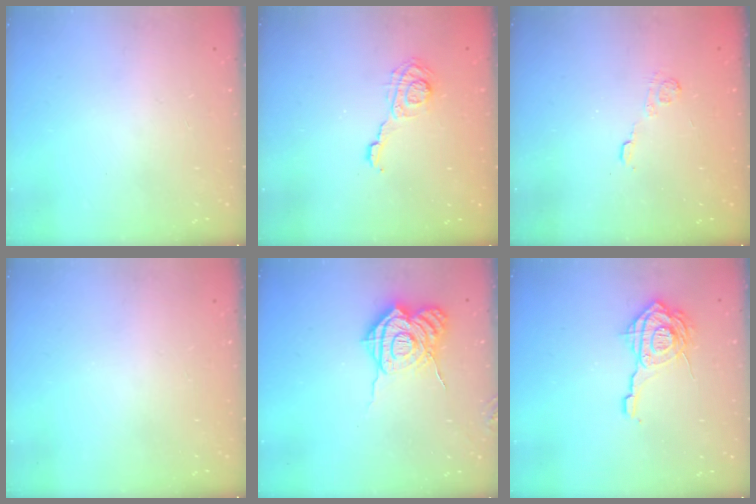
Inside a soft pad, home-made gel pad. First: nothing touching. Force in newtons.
{"total": 7.0, "press": 7.0, "slide": 0.3}
{"total": 2.7, "press": 2.3, "slide": 1.4}
{"total": 0.0}
{"total": 15.2, "press": 15.1, "slide": 1.6}
{"total": 13.5, "press": 13.5, "slide": 1.2}